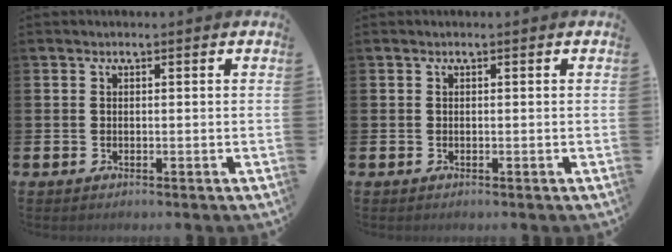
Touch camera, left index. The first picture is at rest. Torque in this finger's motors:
{"motor_torque": [0.00, 0.00, 0.00, 0.01]}